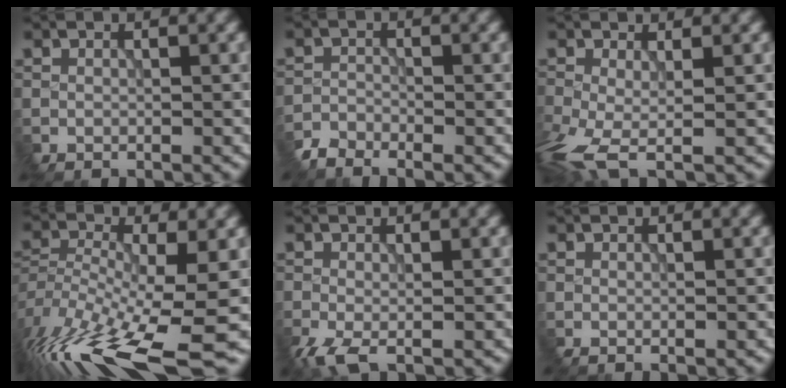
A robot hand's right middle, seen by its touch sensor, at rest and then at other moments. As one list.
[{"total": 2.3, "force": [-2.3, 0.3, 0.0], "torque": [0.009, -0.004, -0.054]}, {"total": 4.8, "force": [-1.8, 1.7, 4.2], "torque": [-0.099, -0.015, -0.039]}, {"total": 13.7, "force": [-7.8, 4.5, 10.4], "torque": [-0.225, -0.025, -0.126]}, {"total": 2.2, "force": [-1.5, 0.4, 1.6], "torque": [-0.034, -0.006, -0.029]}, {"total": 0.0}]